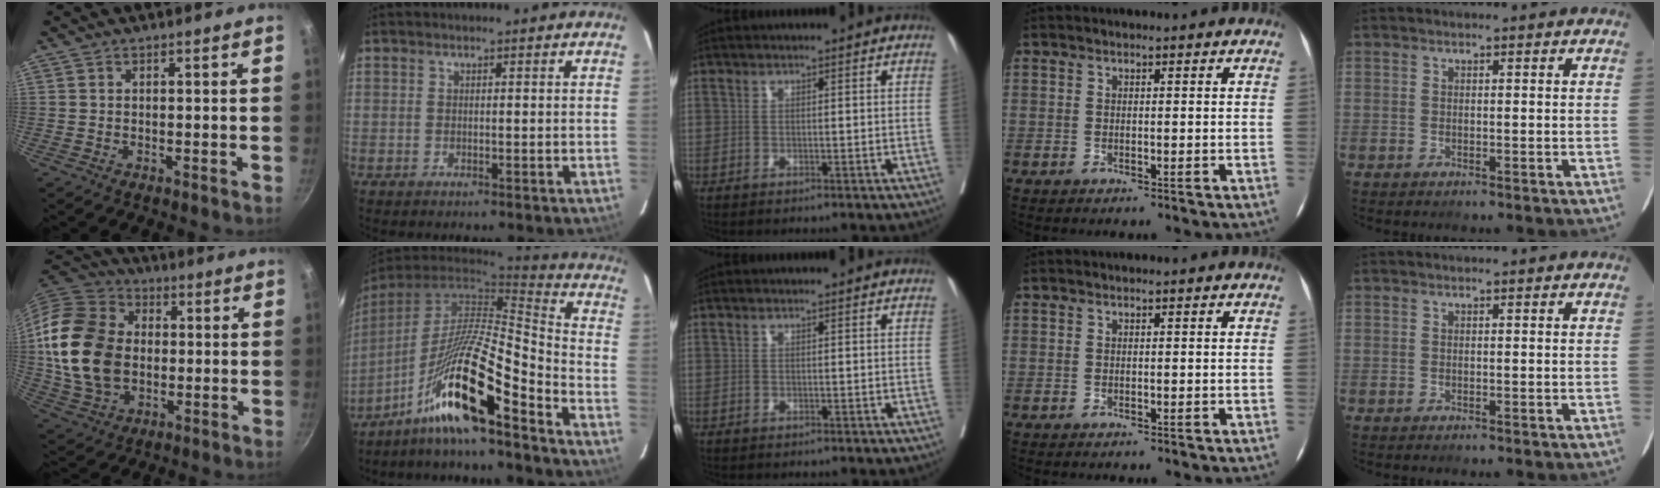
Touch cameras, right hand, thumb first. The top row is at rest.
{"thumb": {"total": 22.2, "force": [0.0, 16.0, 15.3], "torque": [-0.305, 0.011, 0.001]}, "index": {"total": 18.3, "force": [-12.0, 0.6, 13.8], "torque": [-0.284, -0.014, -0.224]}}